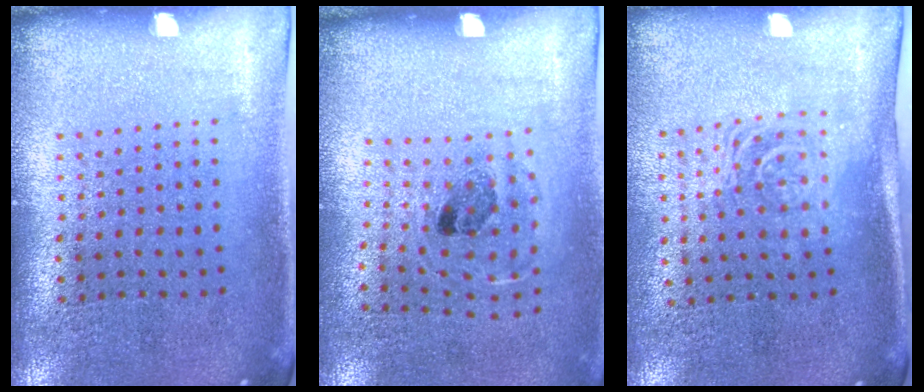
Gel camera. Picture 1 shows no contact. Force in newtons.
{"total": 1.1, "press": 0.8, "slide": 0.7}
{"total": 1.6, "press": 1.3, "slide": 1.0}